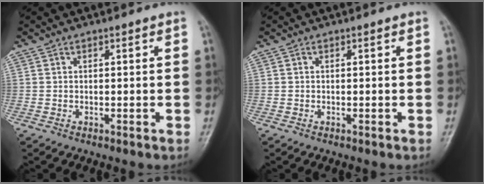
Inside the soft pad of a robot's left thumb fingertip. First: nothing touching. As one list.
[{"total": 0.0}]